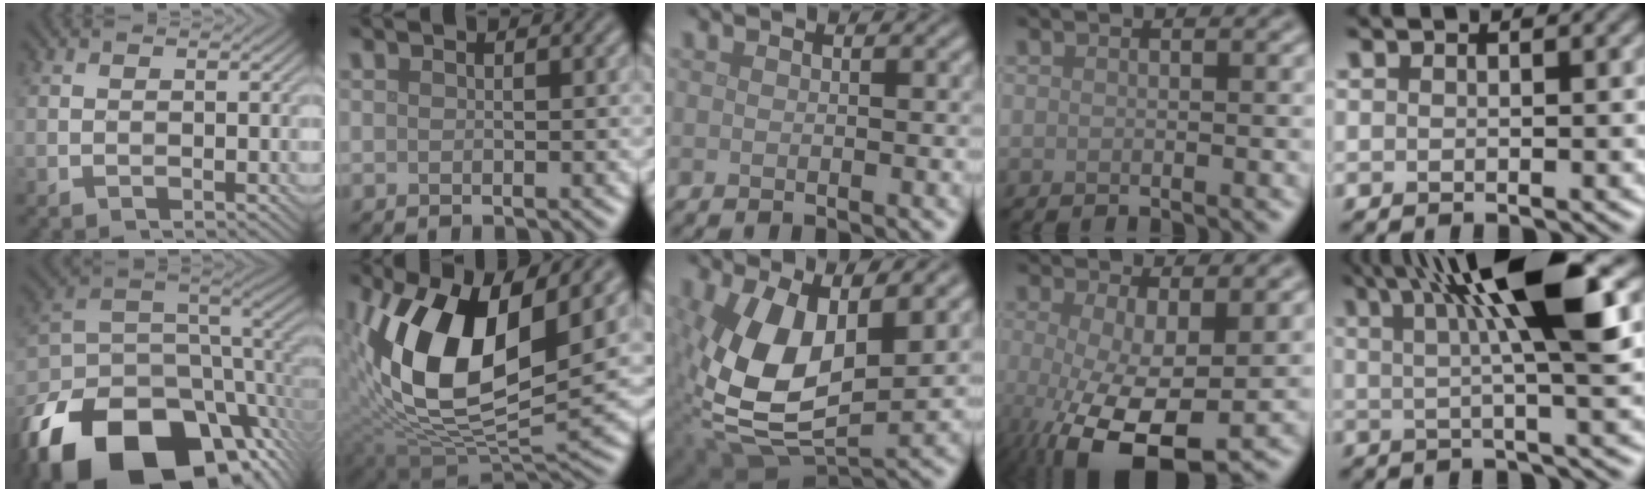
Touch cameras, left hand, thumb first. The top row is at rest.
{"thumb": {"total": 19.3, "force": [-10.8, 10.4, 12.2], "torque": [-0.279, -0.040, -0.152]}, "index": {"total": 13.7, "force": [3.6, 6.5, 11.5], "torque": [-0.218, 0.003, 0.058]}, "middle": {"total": 12.0, "force": [1.6, 6.4, 10.0], "torque": [-0.215, -0.015, 0.028]}, "ring": {"total": 10.5, "force": [-2.8, 4.0, 9.3], "torque": [-0.167, -0.027, -0.040]}, "little": {"total": 9.5, "force": [3.0, 1.3, 8.9], "torque": [-0.120, 0.004, 0.060]}}